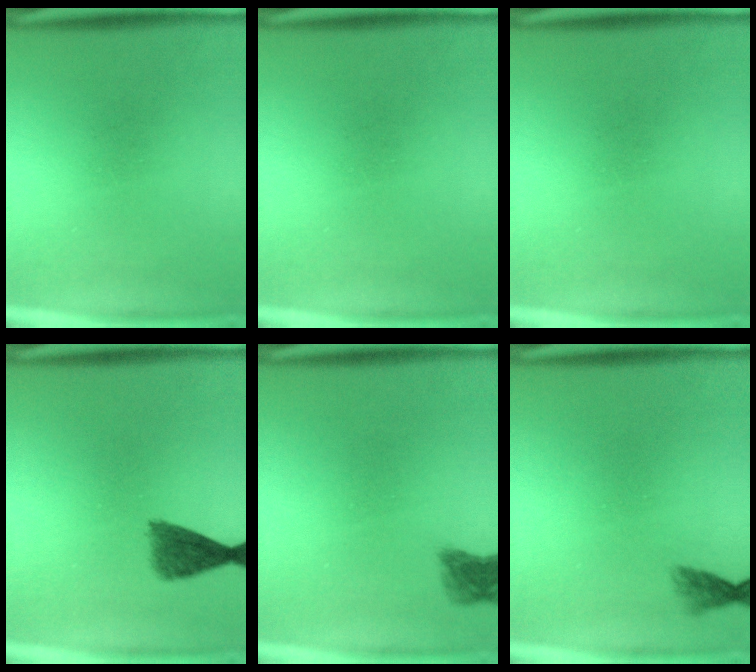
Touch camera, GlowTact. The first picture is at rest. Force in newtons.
{"total": 0.0}
{"total": 0.0}
{"total": 4.0}
{"total": 2.4}
{"total": 1.5}